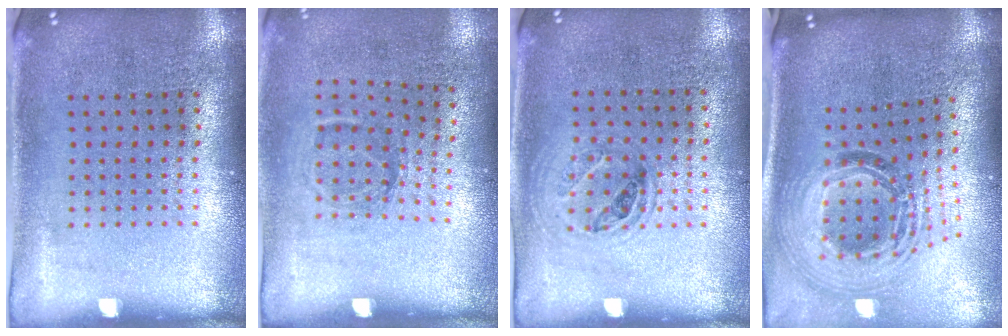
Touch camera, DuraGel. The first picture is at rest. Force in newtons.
{"total": 1.2, "press": 0.8, "slide": 0.8}
{"total": 0.9, "press": 0.8, "slide": 0.4}
{"total": 1.9, "press": 1.5, "slide": 1.1}